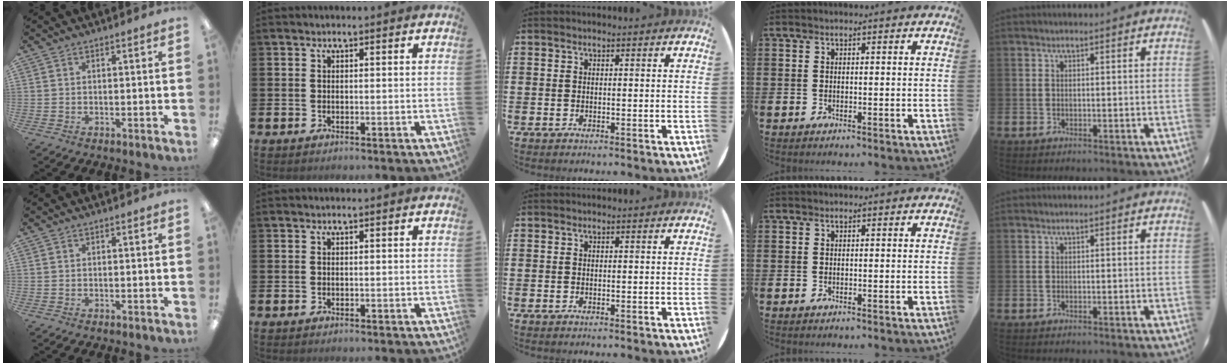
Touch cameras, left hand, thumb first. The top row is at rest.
{}